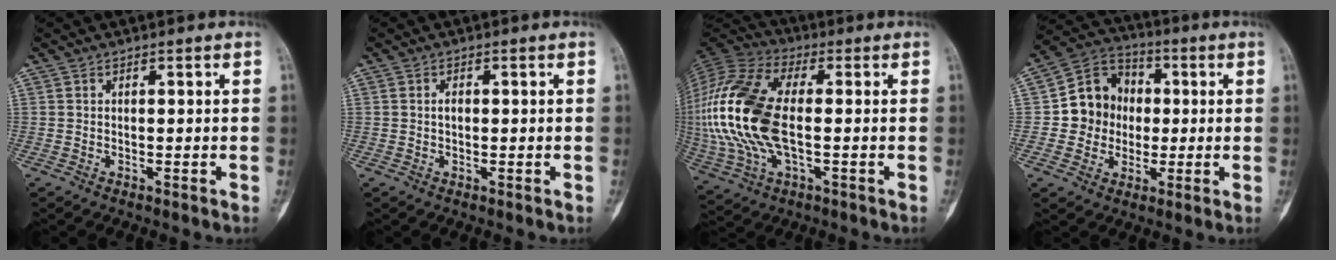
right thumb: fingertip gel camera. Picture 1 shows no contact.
{"total": 1.2, "force": [0.1, 0.7, 1.0], "torque": [-0.015, 0.001, 0.001]}
{"total": 22.0, "force": [-0.7, 11.0, 19.1], "torque": [-0.442, 0.009, -0.010]}
{"total": 11.2, "force": [-0.4, 10.3, 4.2], "torque": [-0.022, 0.025, -0.016]}